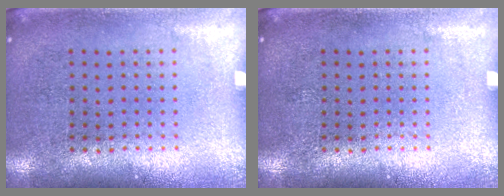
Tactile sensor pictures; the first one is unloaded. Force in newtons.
{"total": 0.0}